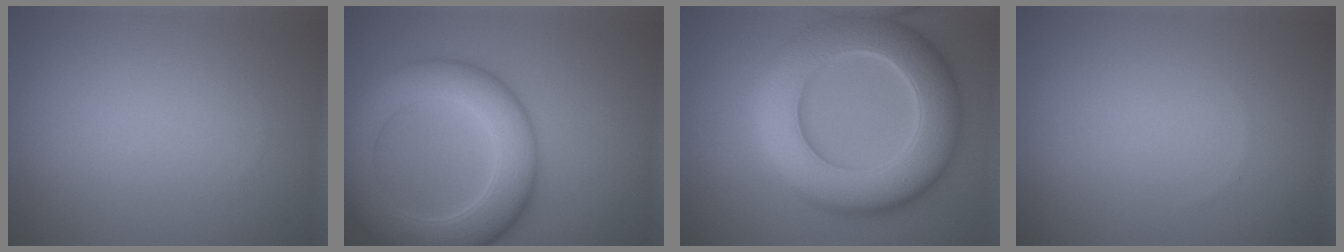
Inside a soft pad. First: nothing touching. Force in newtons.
{"total": 8.2, "press": 8.2, "slide": 0.3}
{"total": 10.6, "press": 10.6, "slide": 0.6}
{"total": 0.0}